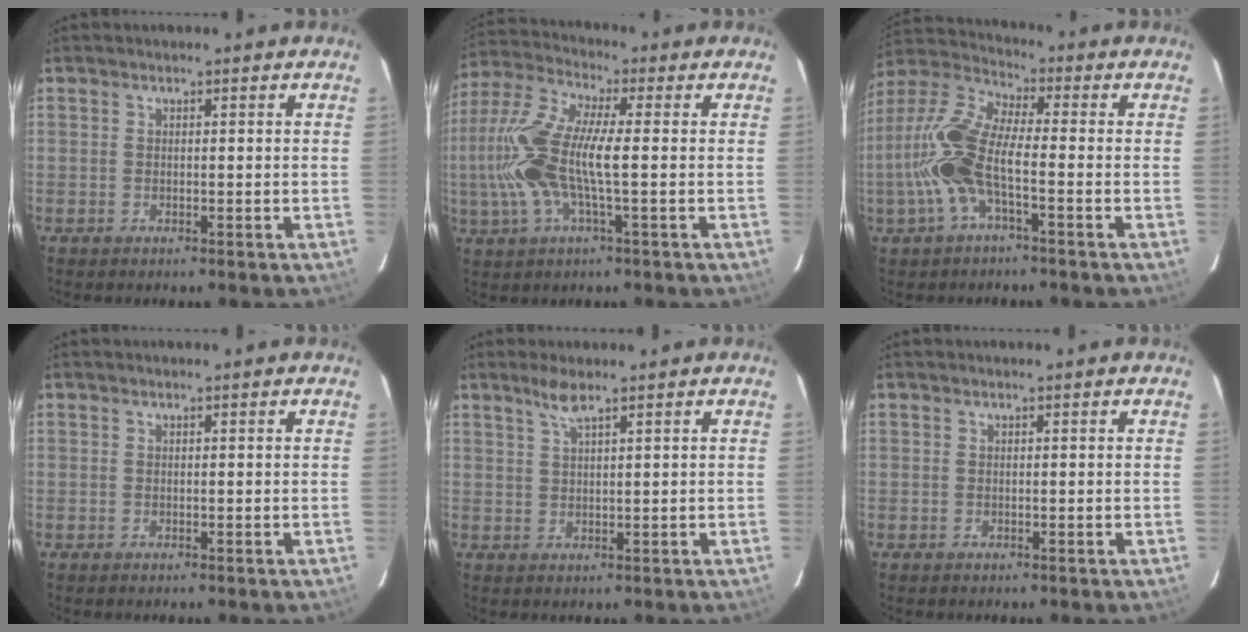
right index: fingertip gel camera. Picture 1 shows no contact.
{"total": 15.4, "force": [-1.2, 3.4, 15.0], "torque": [-0.304, 0.003, -0.030]}
{"total": 13.2, "force": [-3.2, 3.9, 12.1], "torque": [-0.267, 0.005, -0.068]}
{"total": 0.0}
{"total": 2.9, "force": [2.1, 0.1, 2.0], "torque": [-0.041, 0.004, 0.043]}
{"total": 0.0}